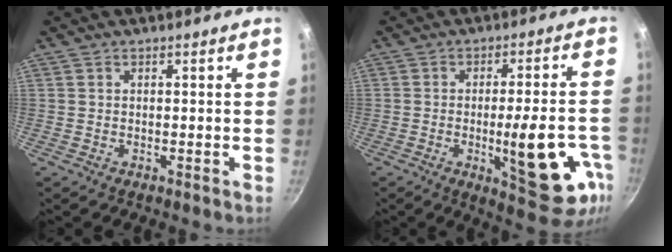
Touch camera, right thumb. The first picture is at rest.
{"total": 17.3, "force": [-5.2, 5.2, 15.6], "torque": [-0.182, 0.009, -0.062]}